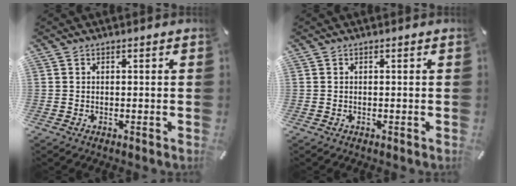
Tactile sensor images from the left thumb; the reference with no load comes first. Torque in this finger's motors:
{"motor_torque": [0.21, 0.28, -0.14, -0.20, -0.01]}